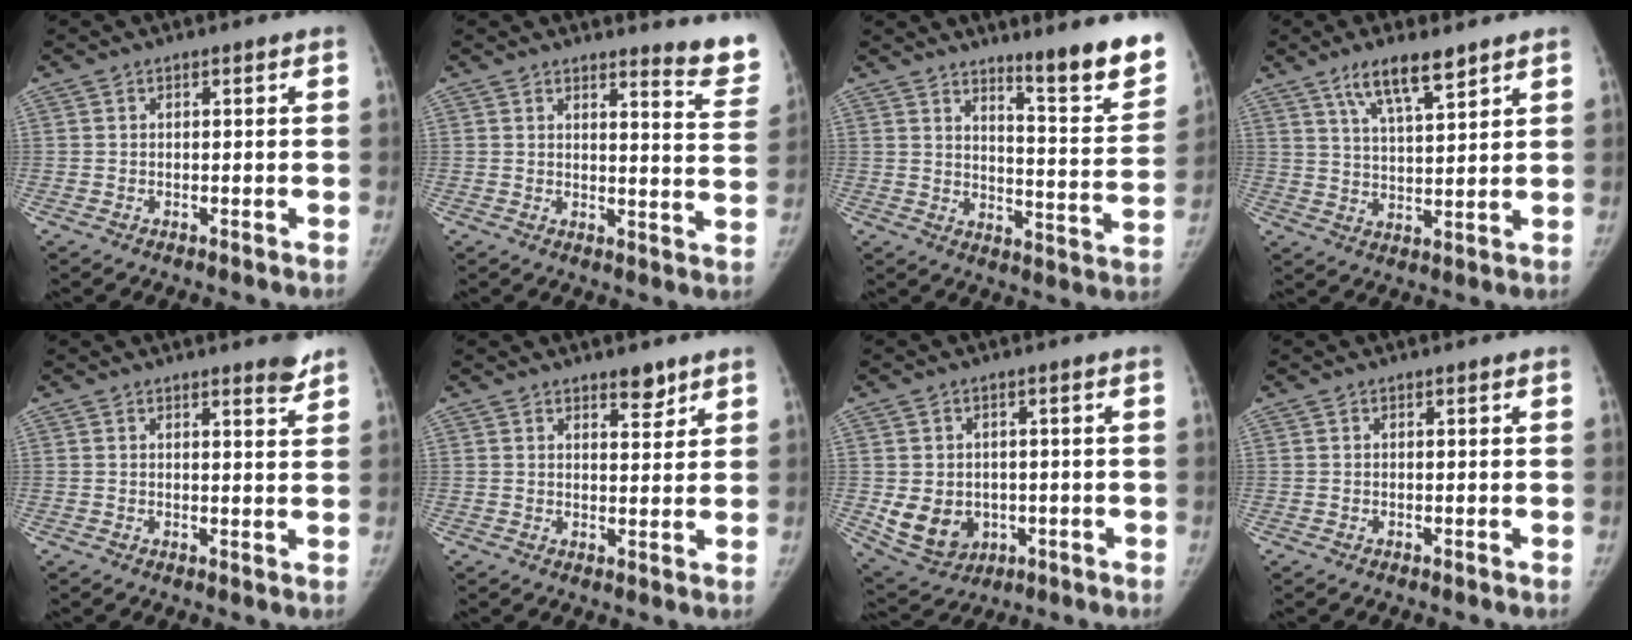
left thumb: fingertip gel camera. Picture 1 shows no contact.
{"total": 9.5, "force": [8.7, 0.7, 3.8], "torque": [-0.020, -0.090, 0.087]}
{"total": 15.2, "force": [10.8, 2.0, 10.6], "torque": [-0.112, -0.089, 0.157]}
{"total": 9.0, "force": [6.2, 2.1, 6.2], "torque": [-0.101, -0.032, 0.116]}
{"total": 3.2, "force": [2.6, 0.5, 1.8], "torque": [-0.015, -0.020, 0.032]}
{"total": 3.8, "force": [2.9, 1.4, 2.0], "torque": [-0.012, -0.021, 0.043]}
{"total": 9.6, "force": [-1.4, 8.0, 5.1], "torque": [-0.071, 0.001, 0.002]}
{"total": 0.0}